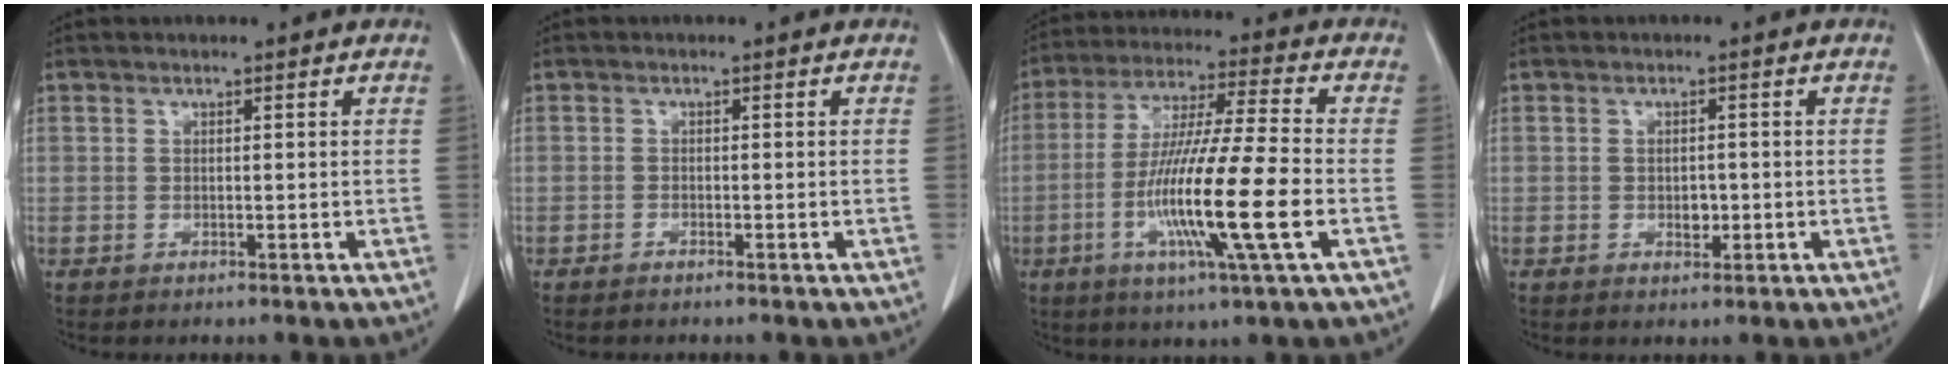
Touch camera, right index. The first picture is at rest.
{"total": 0.8, "force": [-0.7, 0.1, 0.3], "torque": [-0.008, -0.001, -0.012]}
{"total": 16.1, "force": [-4.2, -0.4, 15.5], "torque": [-0.302, -0.018, -0.081]}
{"total": 2.0, "force": [-0.3, 1.3, 1.5], "torque": [-0.024, 0.003, 0.002]}